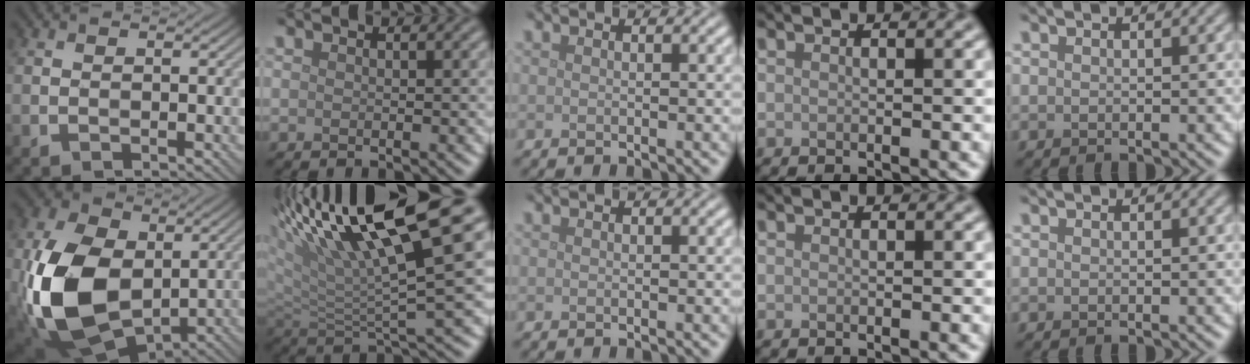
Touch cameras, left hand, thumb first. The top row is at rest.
{"thumb": {"total": 15.9, "force": [-0.6, 10.8, 11.7], "torque": [-0.293, -0.023, -0.008]}, "index": {"total": 12.5, "force": [6.4, 2.3, 10.4], "torque": [-0.173, 0.012, 0.108]}}